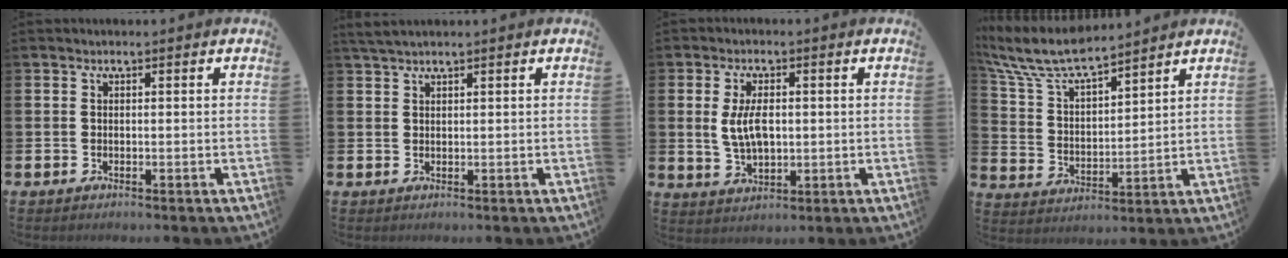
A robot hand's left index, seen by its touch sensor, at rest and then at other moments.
{"total": 1.9, "force": [1.7, 0.3, 0.8], "torque": [-0.020, 0.006, 0.031]}
{"total": 5.3, "force": [0.9, 2.8, 4.4], "torque": [-0.076, 0.003, 0.011]}
{"total": 8.6, "force": [8.0, 1.4, 2.9], "torque": [-0.089, -0.045, 0.141]}